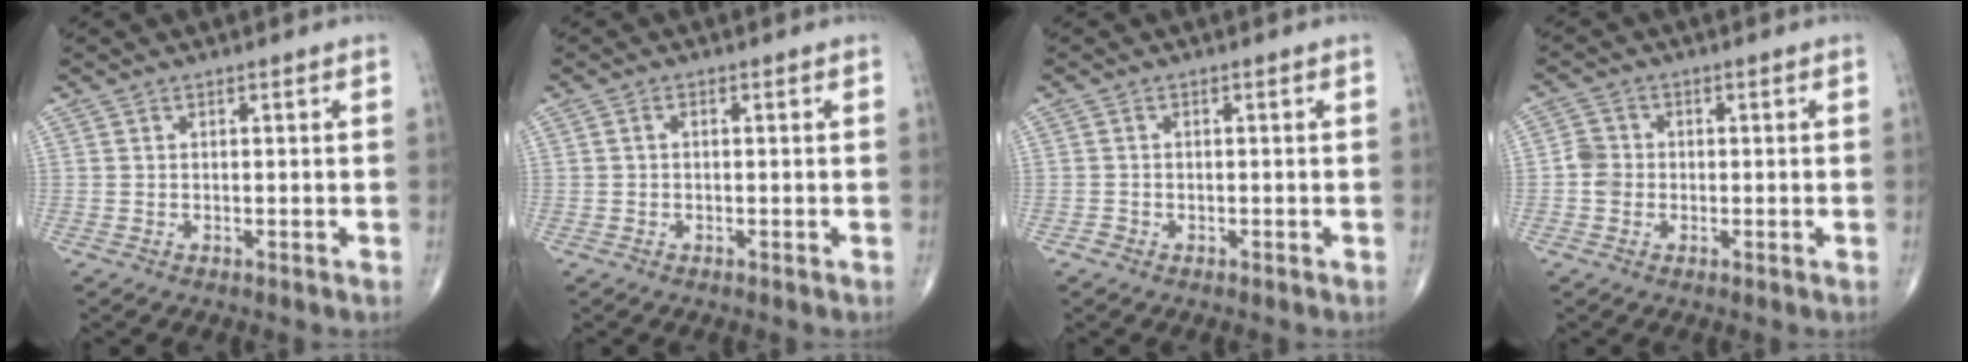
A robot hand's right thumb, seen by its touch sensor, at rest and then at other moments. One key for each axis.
{"total": 0.8, "fx": 0.0, "fy": 0.5, "fz": 0.6, "tx": -0.009, "ty": 0.001, "tz": -0.004}
{"total": 0.8, "fx": -0.5, "fy": 0.7, "fz": 0.1, "tx": 0.001, "ty": 0.003, "tz": -0.014}
{"total": 3.2, "fx": -0.6, "fy": 2.9, "fz": 1.4, "tx": -0.015, "ty": 0.007, "tz": -0.016}